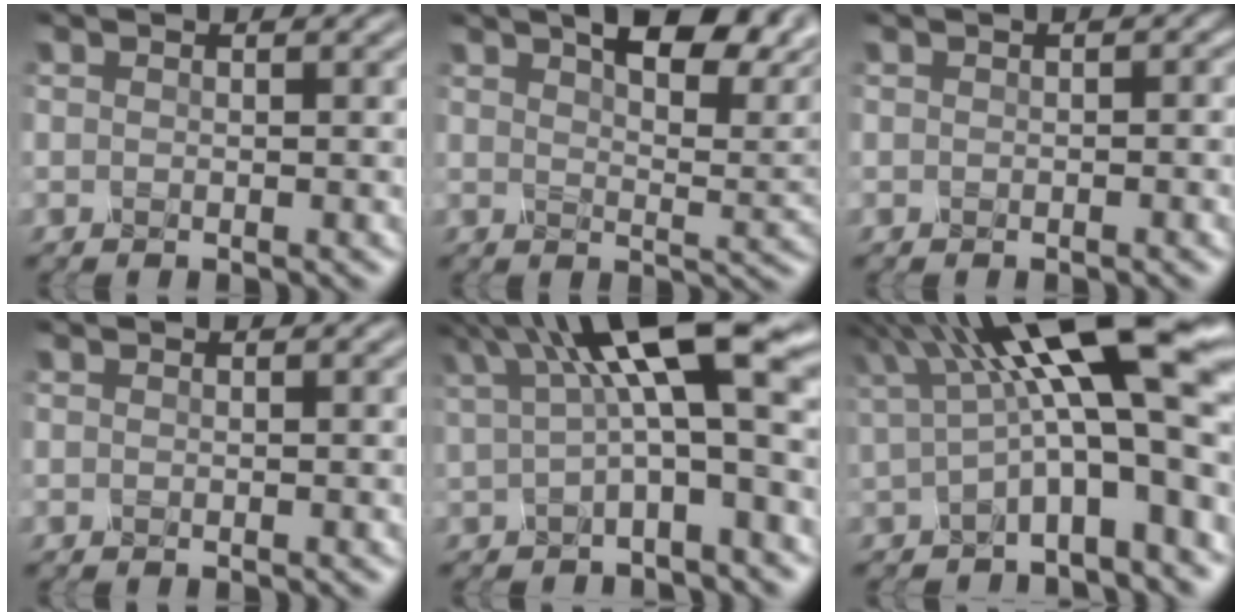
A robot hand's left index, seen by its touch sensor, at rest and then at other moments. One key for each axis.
{"total": 10.3, "fx": 5.8, "fy": 4.0, "fz": 7.5, "tx": -0.094, "ty": 0.020, "tz": 0.085}
{"total": 0.6, "fx": 0.0, "fy": 0.4, "fz": 0.5, "tx": -0.004, "ty": 0.000, "tz": 0.002}
{"total": 0.0}
{"total": 10.3, "fx": 3.1, "fy": 2.9, "fz": 9.4, "tx": -0.147, "ty": 0.019, "tz": 0.044}
{"total": 14.4, "fx": 3.3, "fy": 4.0, "fz": 13.4, "tx": -0.200, "ty": 0.015, "tz": 0.053}